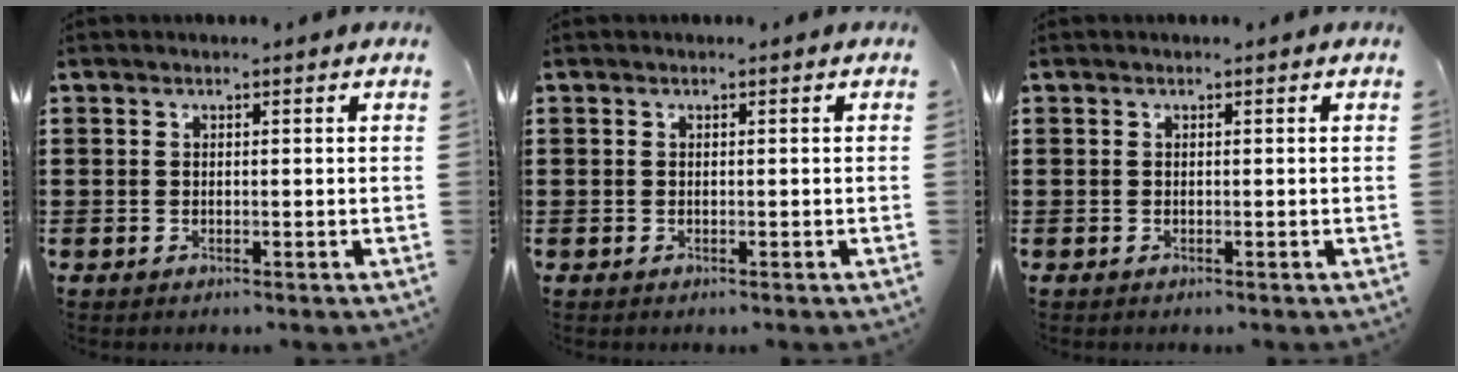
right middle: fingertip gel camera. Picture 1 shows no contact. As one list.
[{"total": 0.0}, {"total": 0.0}]